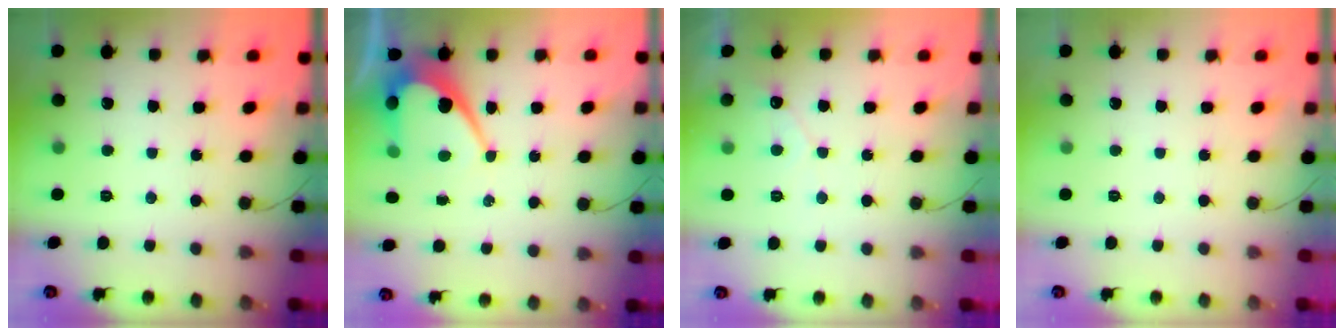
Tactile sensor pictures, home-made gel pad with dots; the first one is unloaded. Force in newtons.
{"total": 10.5, "press": 10.5, "slide": 0.9}
{"total": 2.8, "press": 2.8, "slide": 0.1}
{"total": 0.0}